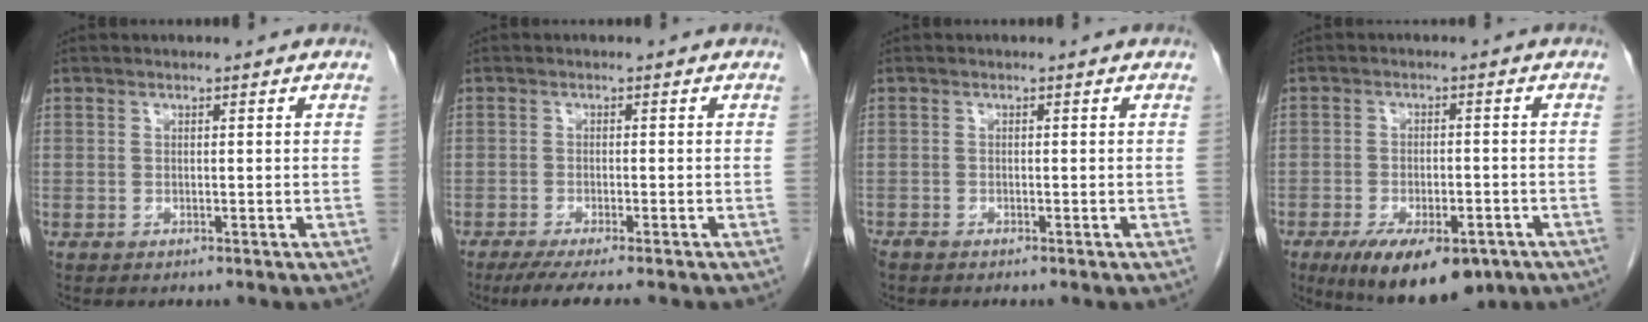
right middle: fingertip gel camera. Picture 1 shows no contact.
{"total": 6.1, "force": [-4.9, 0.0, 3.6], "torque": [-0.052, -0.015, -0.078]}
{"total": 0.8, "force": [-0.8, 0.2, 0.3], "torque": [-0.012, -0.002, -0.016]}
{"total": 13.2, "force": [-8.5, 5.2, 8.6], "torque": [-0.141, -0.013, -0.124]}